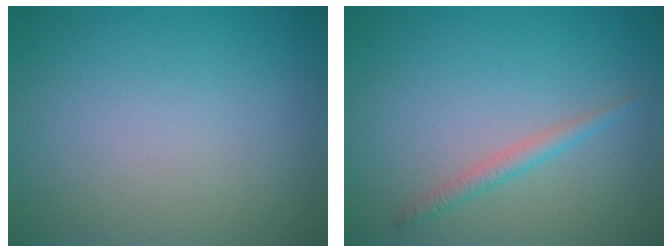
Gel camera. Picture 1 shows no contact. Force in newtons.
{"total": 1.5, "press": 1.5, "slide": 0.0}